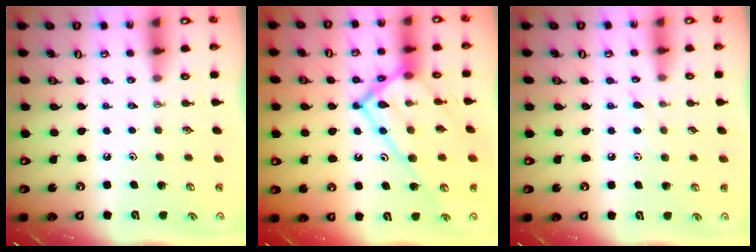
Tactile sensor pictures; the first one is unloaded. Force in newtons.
{"total": 20.9, "press": 20.8, "slide": 1.7}
{"total": 4.9, "press": 4.8, "slide": 0.6}